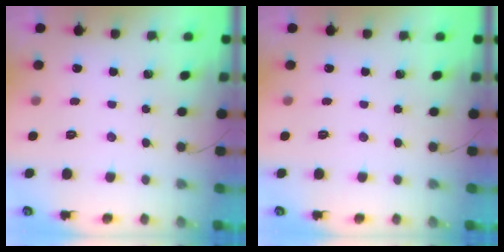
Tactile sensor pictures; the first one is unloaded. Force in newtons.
{"total": 0.0}